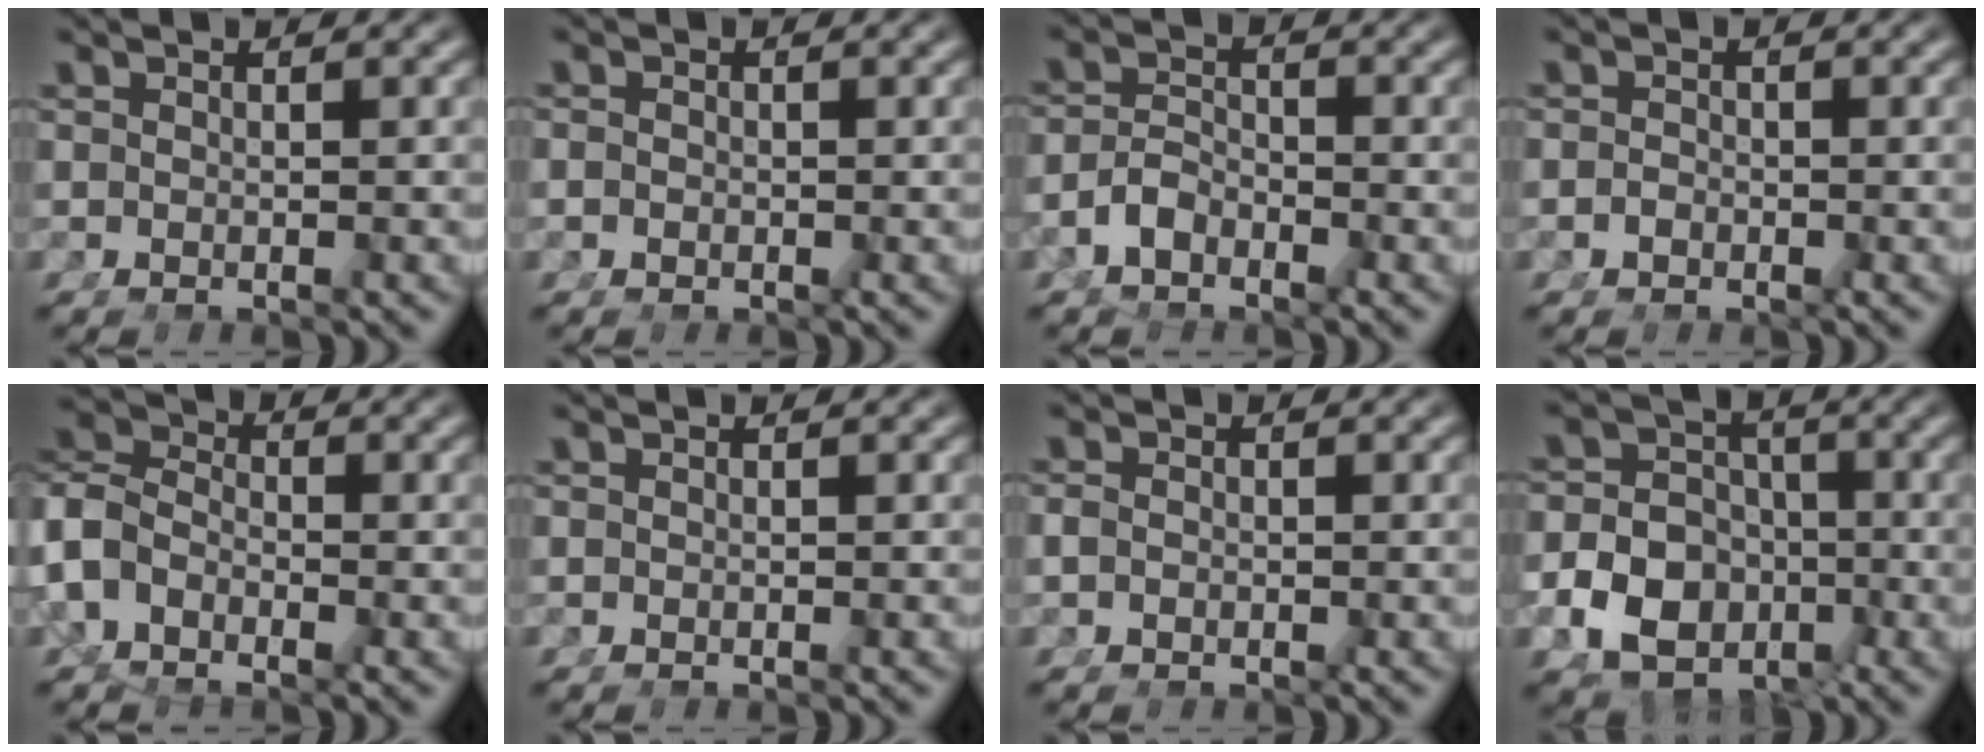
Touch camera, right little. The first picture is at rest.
{"total": 0.7, "force": [-0.6, 0.2, 0.4], "torque": [-0.012, -0.009, -0.006]}
{"total": 3.2, "force": [-2.0, 2.0, 1.6], "torque": [-0.028, -0.007, -0.031]}
{"total": 0.9, "force": [-0.9, -0.1, 0.2], "torque": [-0.005, -0.010, -0.009]}
{"total": 7.4, "force": [-1.1, 6.5, 3.5], "torque": [-0.090, -0.019, -0.022]}
{"total": 0.0}
{"total": 0.8, "force": [-0.5, 0.2, 0.6], "torque": [-0.013, -0.007, -0.003]}
{"total": 12.3, "force": [-4.1, 10.7, 4.5], "torque": [-0.102, -0.048, -0.068]}